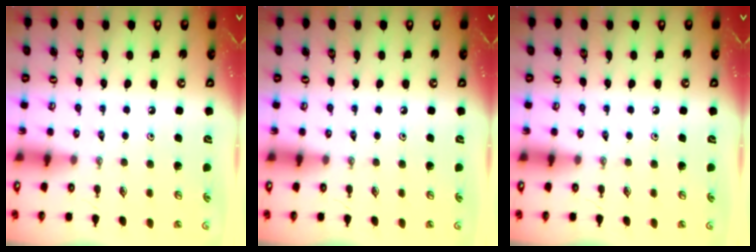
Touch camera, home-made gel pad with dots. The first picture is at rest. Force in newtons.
{"total": 0.0}
{"total": 0.0}